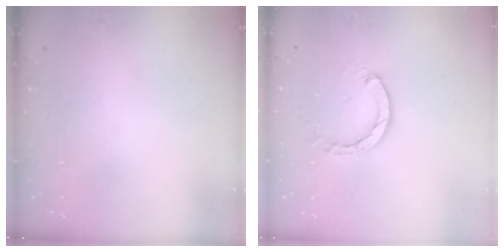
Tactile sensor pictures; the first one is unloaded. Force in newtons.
{"total": 3.0, "press": 3.0, "slide": 0.4}